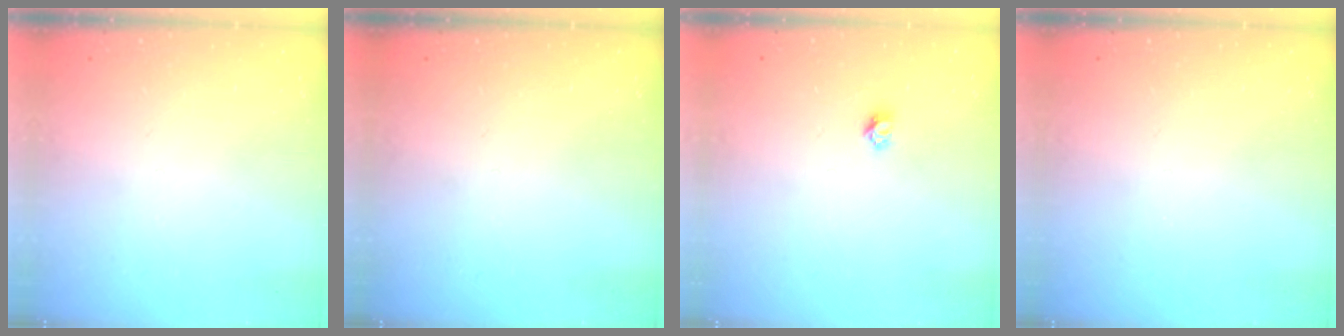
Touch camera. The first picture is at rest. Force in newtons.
{"total": 0.0}
{"total": 3.4, "press": 3.4, "slide": 0.4}
{"total": 0.0}